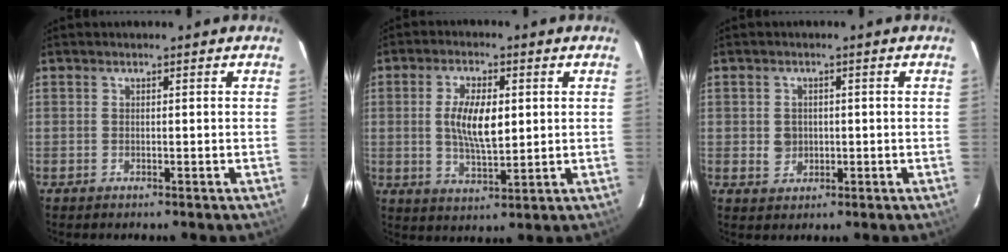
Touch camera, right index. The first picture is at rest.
{"total": 8.5, "force": [1.0, 3.6, 7.6], "torque": [-0.145, 0.001, 0.022]}
{"total": 3.0, "force": [-0.1, 2.9, 1.0], "torque": [-0.018, 0.005, 0.004]}